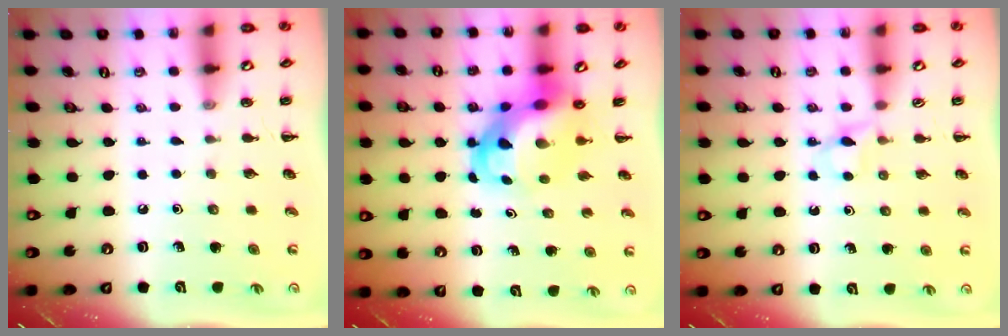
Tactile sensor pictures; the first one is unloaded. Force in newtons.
{"total": 6.5, "press": 6.2, "slide": 1.8}
{"total": 3.1, "press": 2.8, "slide": 1.2}